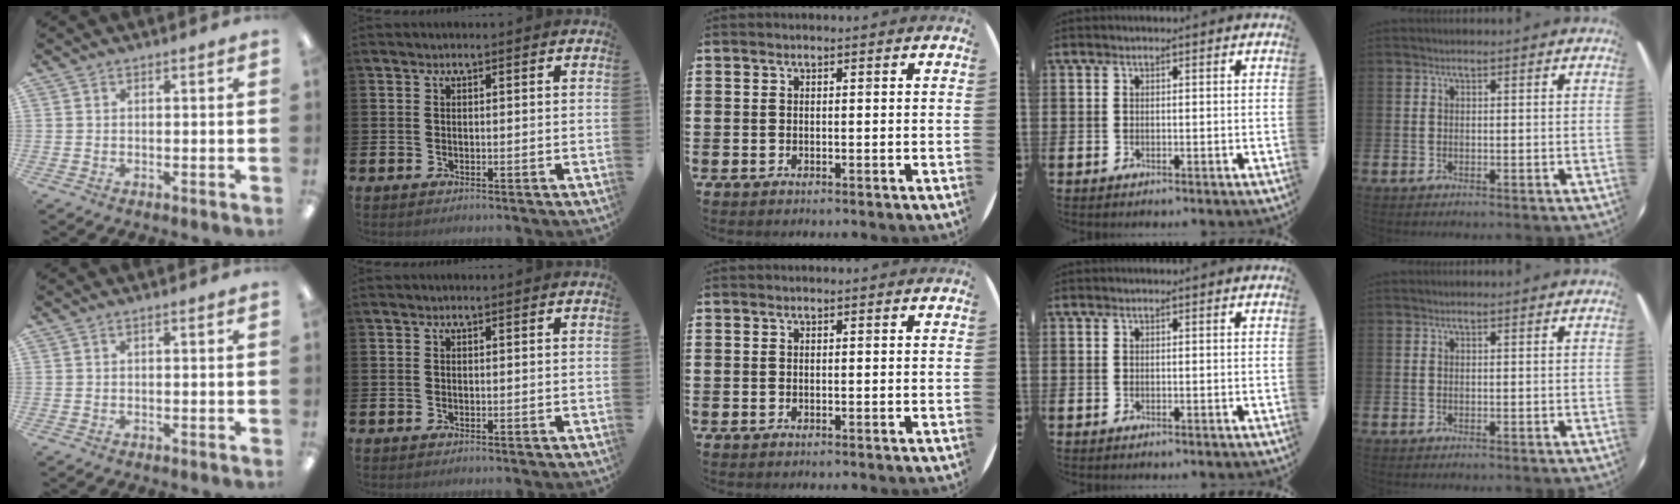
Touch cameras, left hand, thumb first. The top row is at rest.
{}